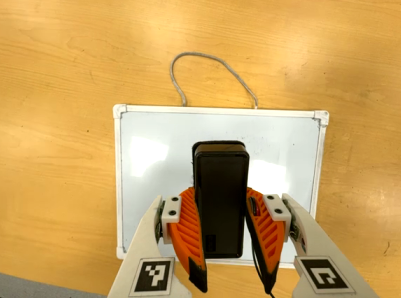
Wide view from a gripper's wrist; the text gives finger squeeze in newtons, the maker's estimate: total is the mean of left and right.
{"total": 8.2, "left": 6.7, "right": 9.8}